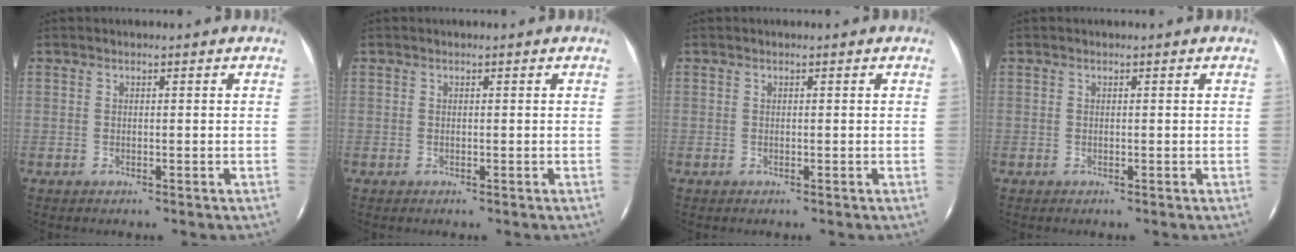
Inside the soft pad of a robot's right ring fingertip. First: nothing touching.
{"total": 0.0}
{"total": 0.0}
{"total": 0.0}